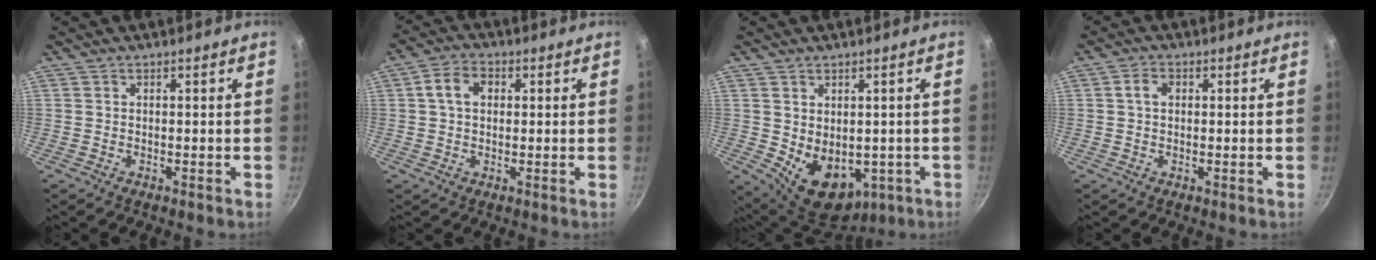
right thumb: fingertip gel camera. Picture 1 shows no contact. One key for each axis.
{"total": 5.6, "fx": 1.1, "fy": 4.1, "fz": 3.6, "tx": -0.051, "ty": 0.012, "tz": 0.012}
{"total": 12.1, "fx": -1.7, "fy": 8.5, "fz": 8.4, "tx": -0.100, "ty": -0.017, "tz": 0.004}
{"total": 2.5, "fx": 0.4, "fy": 1.9, "fz": 1.7, "tx": -0.023, "ty": 0.005, "tz": 0.005}